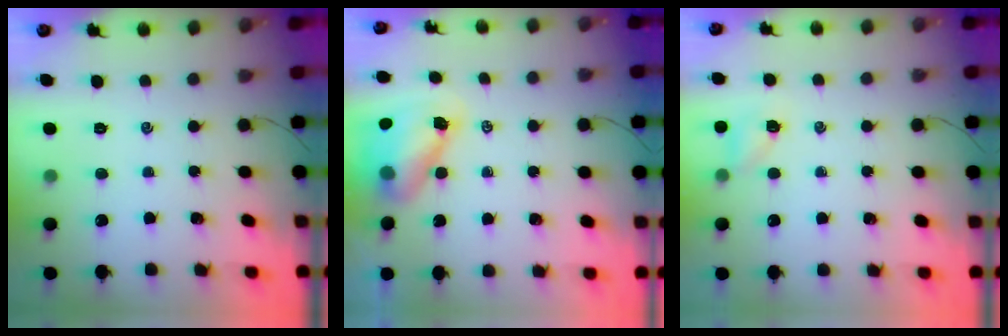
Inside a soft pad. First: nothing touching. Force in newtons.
{"total": 9.2, "press": 9.0, "slide": 1.6}
{"total": 3.9, "press": 3.7, "slide": 1.2}